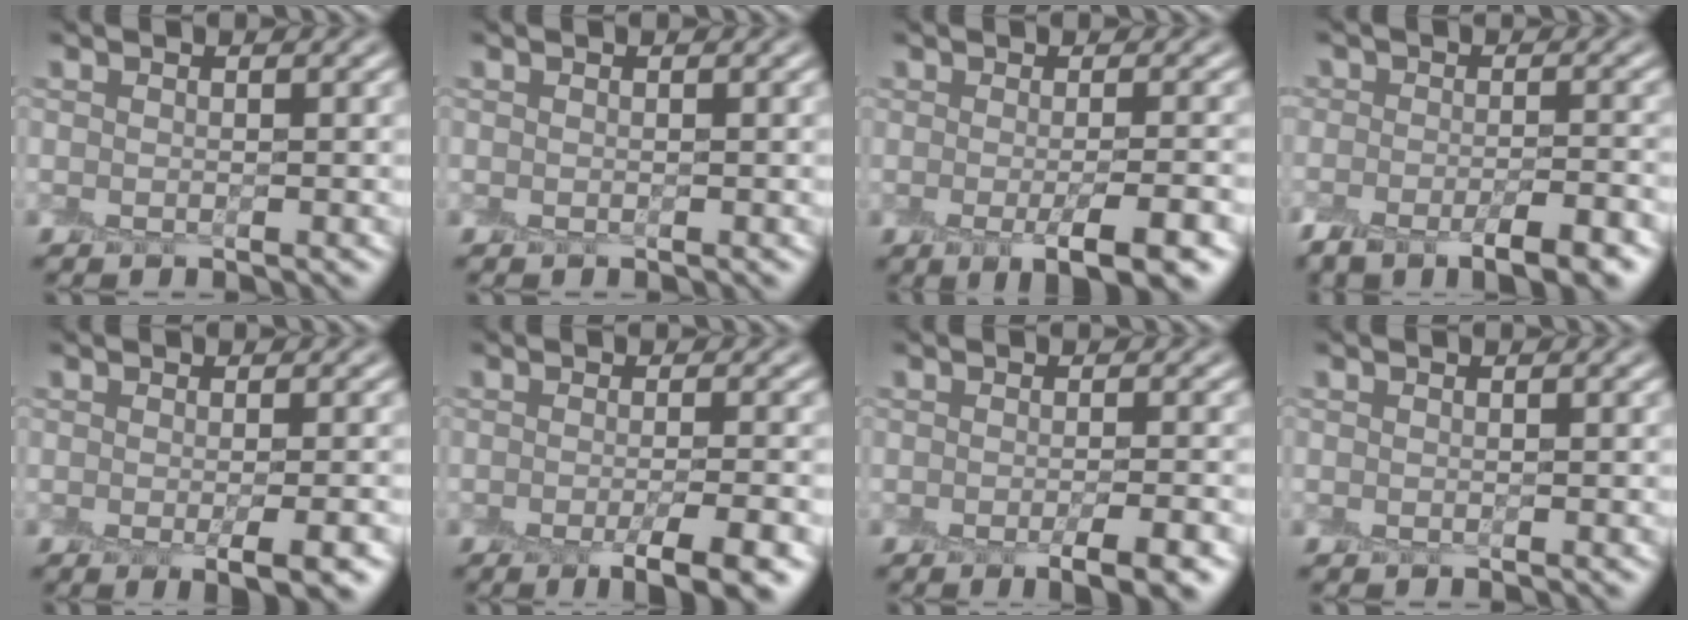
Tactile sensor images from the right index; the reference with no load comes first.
{"total": 0.0}
{"total": 4.6, "force": [-1.8, 1.1, 4.1], "torque": [-0.059, -0.008, -0.017]}
{"total": 6.9, "force": [-4.5, 3.1, 4.3], "torque": [-0.051, -0.004, -0.066]}
{"total": 3.9, "force": [-1.3, 1.0, 3.5], "torque": [-0.035, -0.009, -0.005]}
{"total": 5.3, "force": [-2.9, 1.0, 4.3], "torque": [-0.051, -0.010, -0.035]}
{"total": 3.9, "force": [-2.3, 0.7, 3.2], "torque": [-0.039, -0.007, -0.026]}
{"total": 0.0}